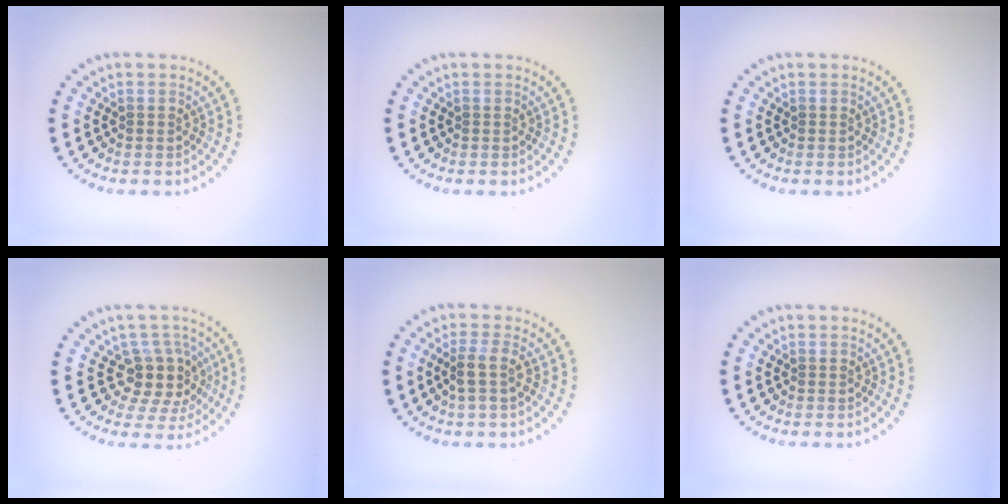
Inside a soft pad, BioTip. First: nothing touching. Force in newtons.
{"total": 0.0}
{"total": 0.0}
{"total": 4.0, "press": 3.1, "slide": 2.5}
{"total": 2.2, "press": 1.6, "slide": 1.5}
{"total": 0.0}